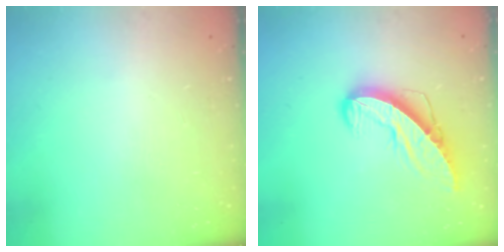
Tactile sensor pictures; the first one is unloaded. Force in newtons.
{"total": 9.7, "press": 9.7, "slide": 1.0}